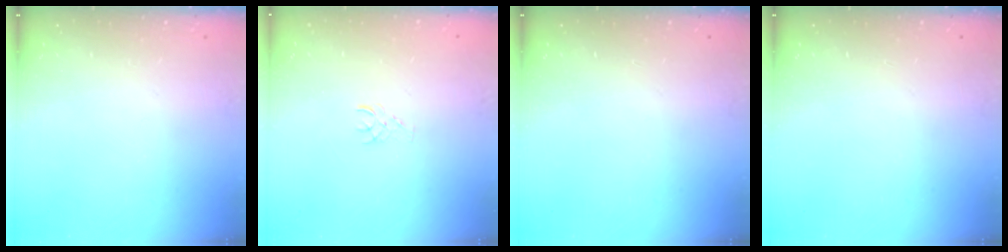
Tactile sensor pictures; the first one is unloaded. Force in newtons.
{"total": 3.5, "press": 3.5, "slide": 0.3}
{"total": 0.0}
{"total": 0.0}